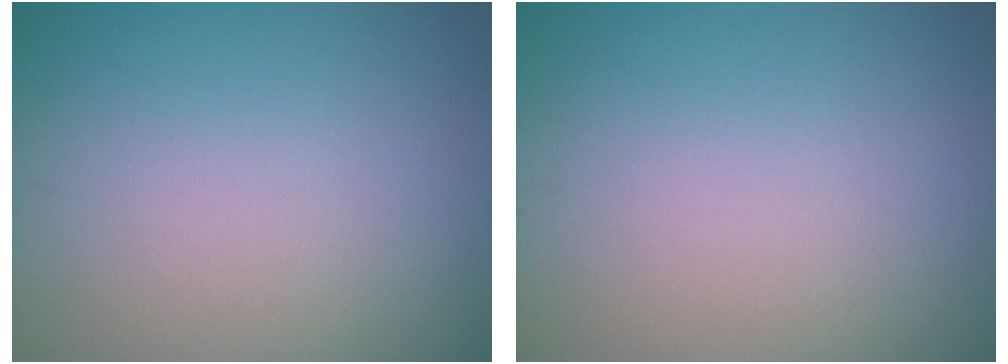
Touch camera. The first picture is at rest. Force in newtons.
{"total": 0.0}